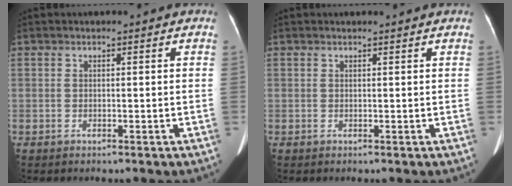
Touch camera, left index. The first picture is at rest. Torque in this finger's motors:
{"motor_torque": [-0.19, -0.12, -0.05, 0.00]}